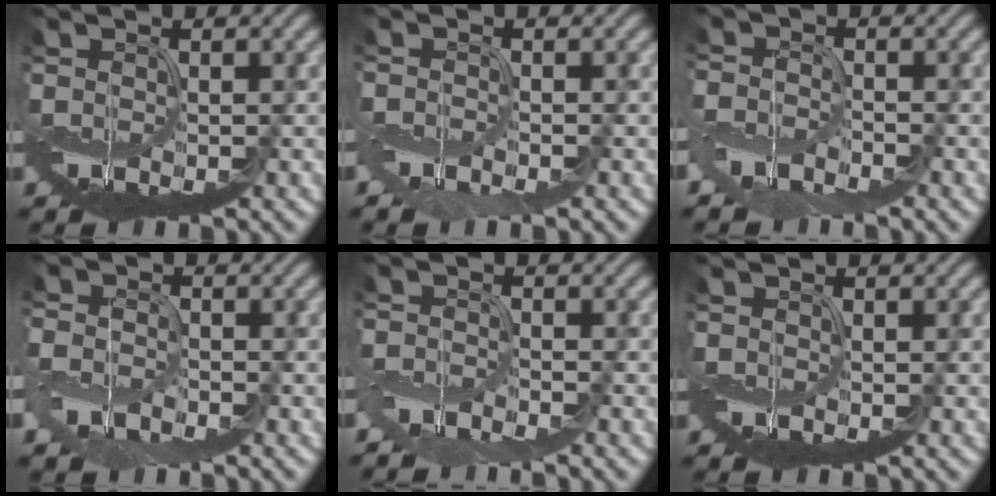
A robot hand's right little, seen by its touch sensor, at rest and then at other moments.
{"total": 2.0, "force": [-1.7, 0.6, 0.9], "torque": [-0.019, -0.008, -0.040]}
{"total": 3.6, "force": [-2.7, 1.7, 1.7], "torque": [-0.039, -0.009, -0.064]}
{"total": 4.2, "force": [-2.0, 2.9, 2.2], "torque": [-0.046, -0.012, -0.045]}
{"total": 3.3, "force": [-3.0, 0.6, 1.1], "torque": [-0.022, -0.008, -0.068]}
{"total": 0.0}